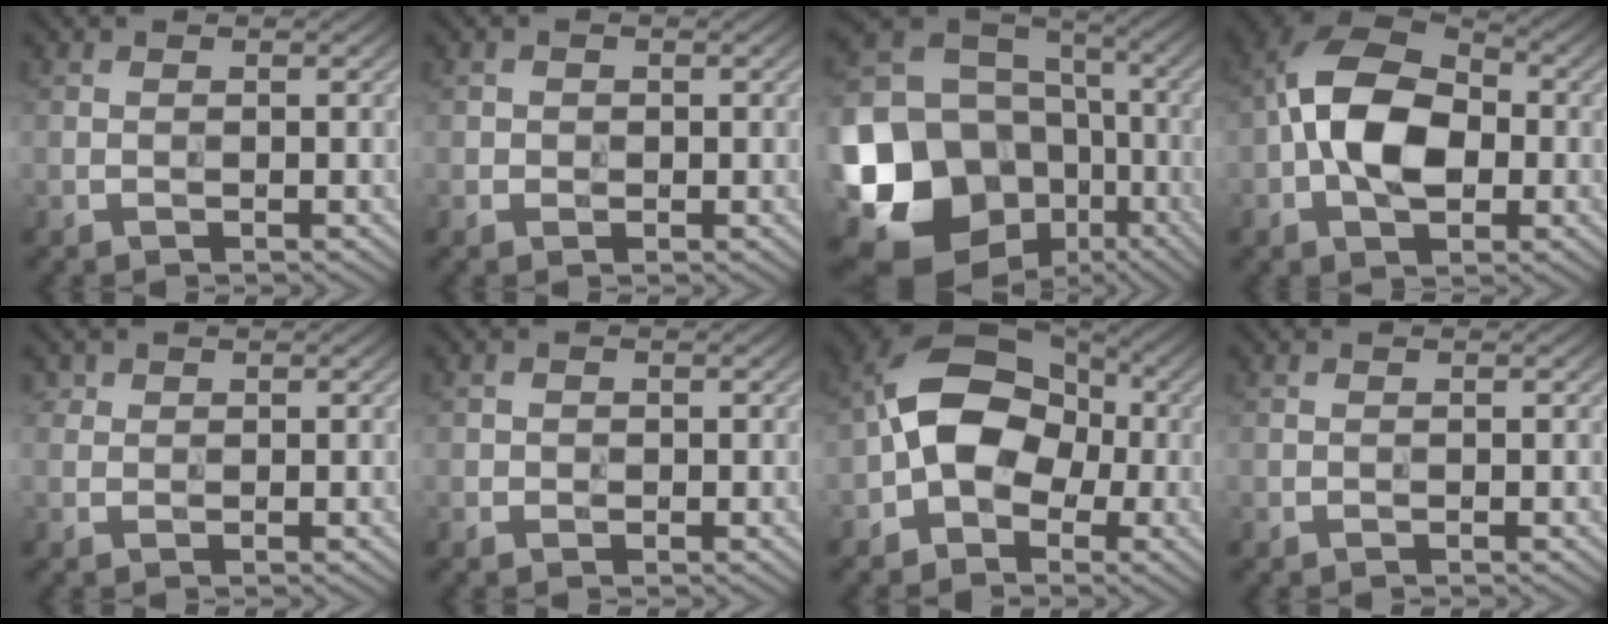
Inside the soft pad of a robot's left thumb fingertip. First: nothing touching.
{"total": 0.6, "force": [0.0, 0.6, 0.0], "torque": [-0.001, 0.000, 0.000]}
{"total": 22.4, "force": [-7.6, 18.3, 10.5], "torque": [-0.265, -0.044, -0.134]}
{"total": 11.8, "force": [-0.9, 7.4, 9.1], "torque": [-0.185, 0.018, -0.029]}
{"total": 1.1, "force": [0.8, 0.7, 0.1], "torque": [-0.007, 0.000, 0.017]}
{"total": 0.0}
{"total": 9.9, "force": [-1.4, 7.0, 6.8], "torque": [-0.100, 0.019, -0.049]}
{"total": 0.0}